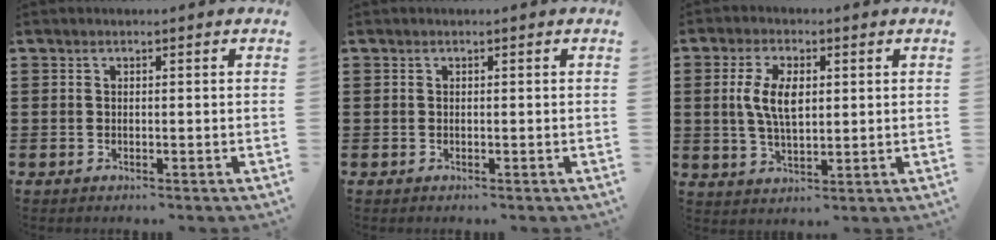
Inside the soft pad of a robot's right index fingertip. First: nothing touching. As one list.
[{"total": 0.0}, {"total": 6.5, "force": [1.0, 3.2, 5.6], "torque": [-0.122, 0.009, 0.013]}]